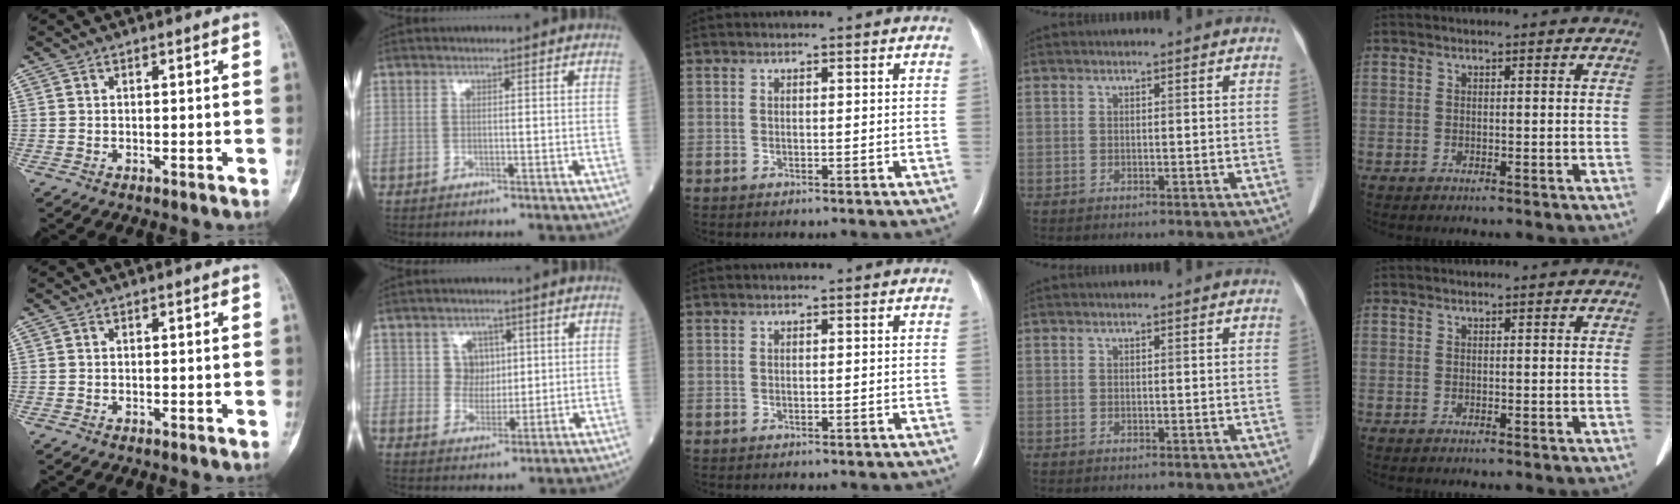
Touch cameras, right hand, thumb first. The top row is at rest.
{"index": {"total": 4.0, "force": [1.3, 3.6, 1.1], "torque": [-0.014, 0.006, 0.022]}, "middle": {"total": 0.5, "force": [-0.4, 0.2, 0.2], "torque": [-0.005, -0.001, -0.003]}}